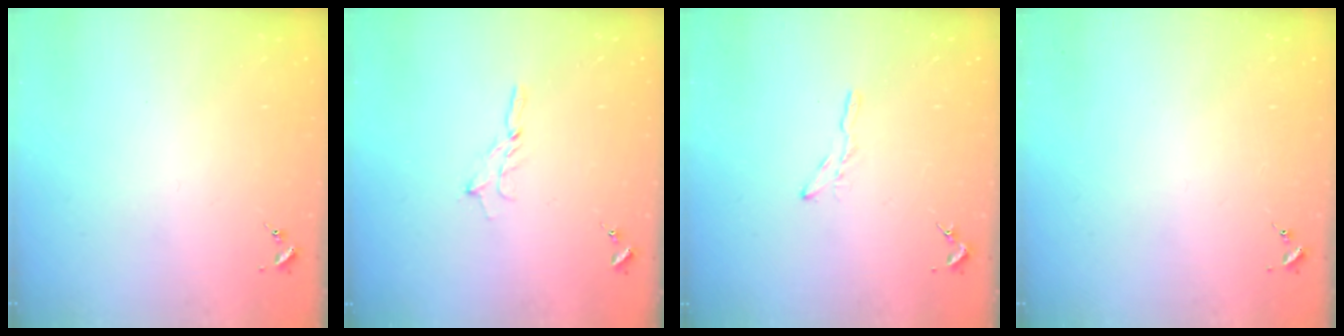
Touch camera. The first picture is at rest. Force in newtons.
{"total": 2.9, "press": 2.9, "slide": 0.2}
{"total": 3.6, "press": 3.5, "slide": 0.4}
{"total": 0.0}